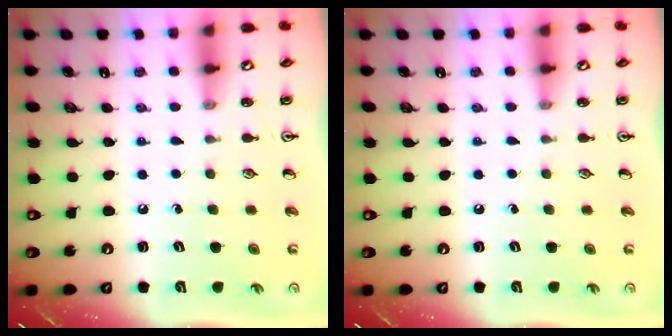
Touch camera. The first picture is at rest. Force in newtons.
{"total": 0.0}